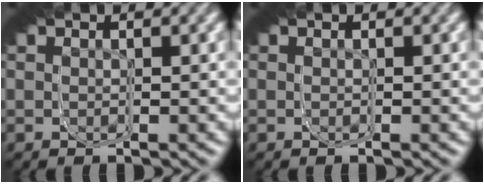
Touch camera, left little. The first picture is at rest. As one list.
[{"total": 0.0}]